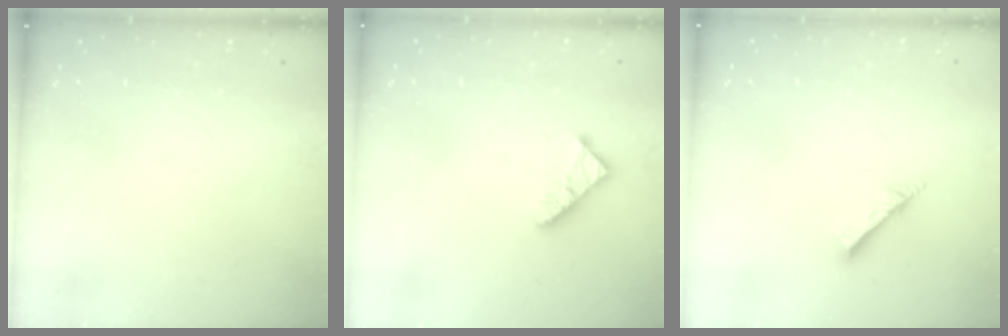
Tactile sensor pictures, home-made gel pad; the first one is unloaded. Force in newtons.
{"total": 4.4, "press": 4.4, "slide": 0.6}
{"total": 1.7, "press": 1.6, "slide": 0.1}